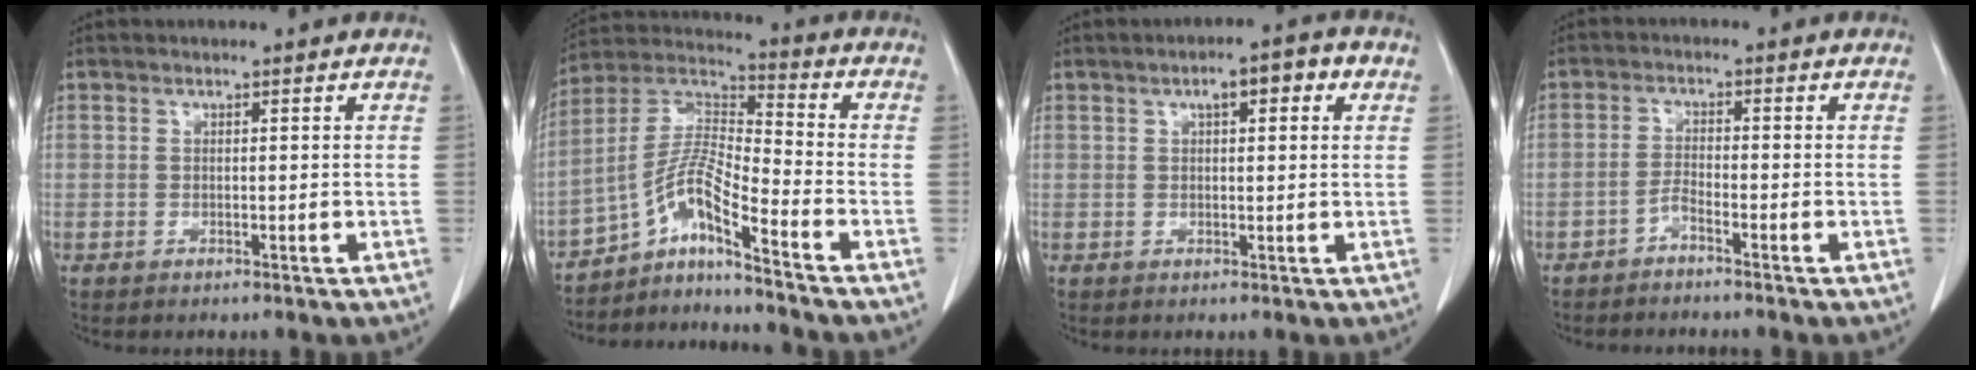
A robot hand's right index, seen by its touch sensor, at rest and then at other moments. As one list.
[{"total": 9.7, "force": [-6.9, -0.8, 6.8], "torque": [-0.145, 0.014, -0.128]}, {"total": 4.9, "force": [1.9, 1.3, 4.3], "torque": [-0.065, 0.017, 0.024]}, {"total": 2.2, "force": [-1.9, -0.3, 1.2], "torque": [-0.023, 0.002, -0.038]}]